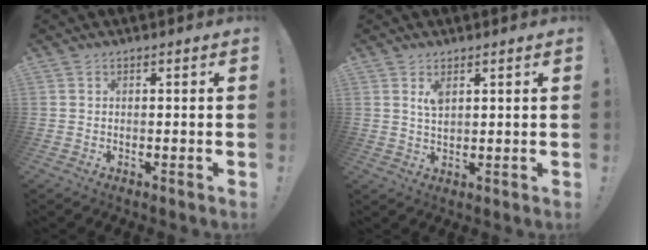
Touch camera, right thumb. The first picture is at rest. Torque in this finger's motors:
{"motor_torque": [0.39, -0.23, 0.38, -0.19, 0.01]}